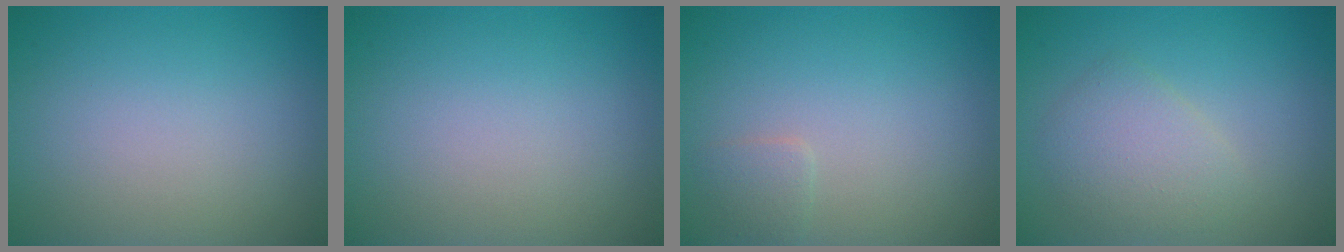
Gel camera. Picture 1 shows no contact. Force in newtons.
{"total": 0.0}
{"total": 1.0, "press": 1.0, "slide": 0.0}
{"total": 2.8, "press": 2.8, "slide": 0.2}